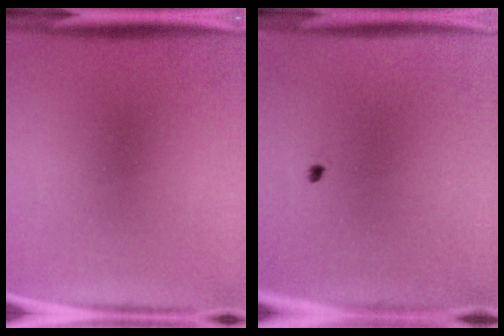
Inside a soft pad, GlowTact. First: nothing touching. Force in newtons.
{"total": 0.6}